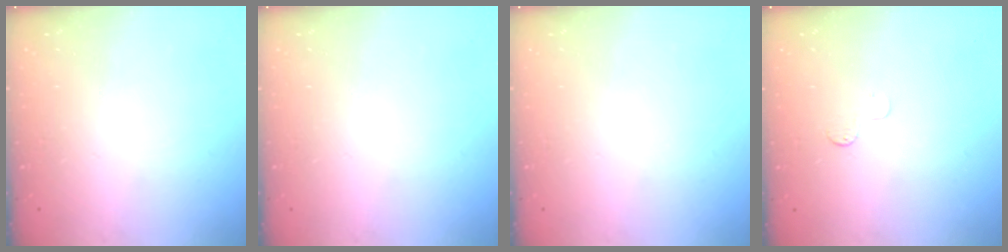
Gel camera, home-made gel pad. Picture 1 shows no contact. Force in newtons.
{"total": 0.0}
{"total": 0.0}
{"total": 2.6, "press": 2.6, "slide": 0.3}